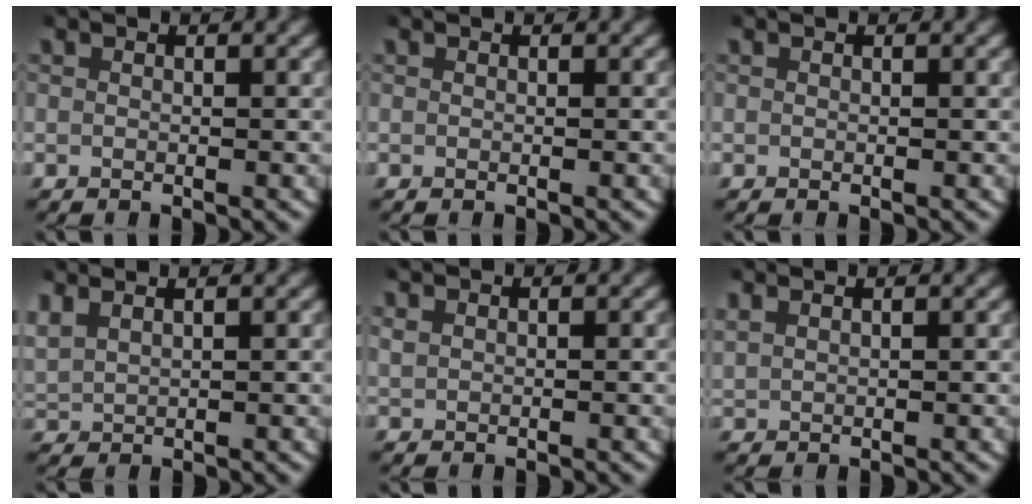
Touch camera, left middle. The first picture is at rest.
{"total": 0.0}
{"total": 0.0}
{"total": 4.0, "force": [2.4, 2.5, 1.9], "torque": [-0.054, 0.010, 0.046]}
{"total": 1.1, "force": [0.8, 0.5, 0.5], "torque": [-0.014, 0.005, 0.016]}
{"total": 2.2, "force": [1.8, 1.0, 0.9], "torque": [-0.019, 0.009, 0.033]}